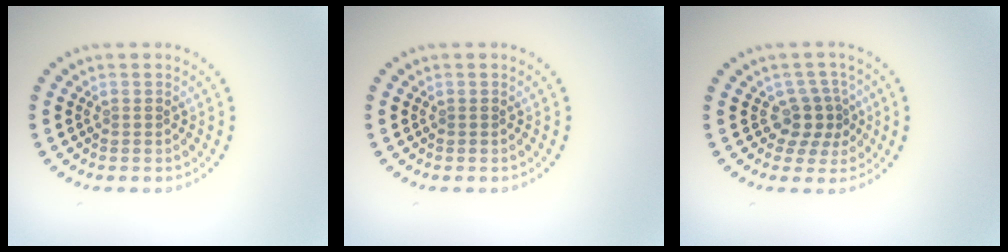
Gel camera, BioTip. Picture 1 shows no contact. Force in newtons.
{"total": 0.0}
{"total": 2.8, "press": 2.0, "slide": 1.9}